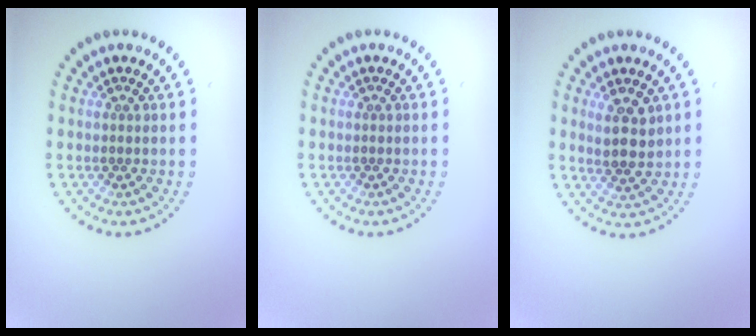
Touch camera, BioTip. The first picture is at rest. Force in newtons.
{"total": 0.0}
{"total": 2.9, "press": 2.7, "slide": 0.9}